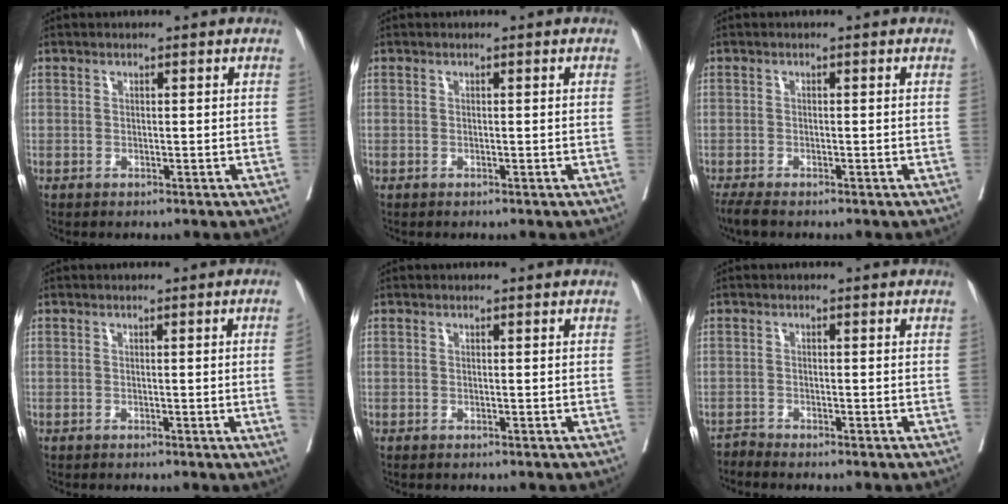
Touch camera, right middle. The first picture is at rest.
{"total": 0.0}
{"total": 2.8, "force": [-2.3, 0.4, 1.5], "torque": [-0.033, -0.011, -0.045]}
{"total": 3.2, "force": [-0.3, -1.2, 3.0], "torque": [-0.040, -0.003, -0.003]}
{"total": 0.0}
{"total": 1.3, "force": [-1.2, -0.4, -0.2], "torque": [0.007, -0.006, -0.026]}